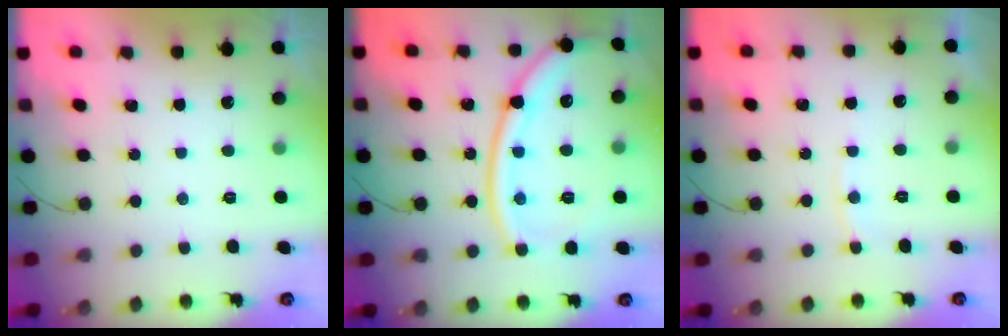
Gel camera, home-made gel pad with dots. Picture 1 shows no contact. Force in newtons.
{"total": 17.2, "press": 17.1, "slide": 2.1}
{"total": 4.9, "press": 4.8, "slide": 0.7}